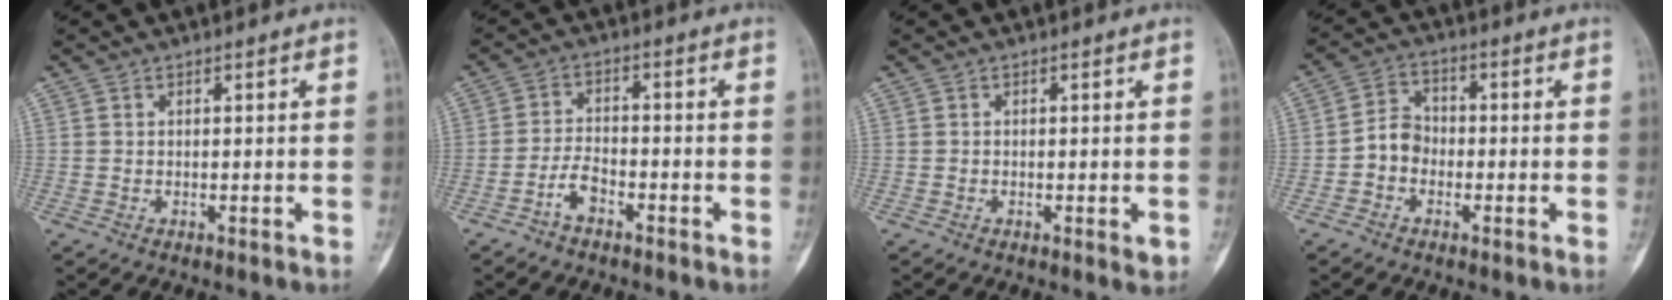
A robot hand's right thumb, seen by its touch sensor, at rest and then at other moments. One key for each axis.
{"total": 4.2, "fx": -2.8, "fy": 2.0, "fz": 2.5, "tx": -0.045, "ty": 0.024, "tz": -0.055}
{"total": 1.6, "fx": -0.5, "fy": 0.6, "fz": 1.4, "tx": -0.017, "ty": -0.002, "tz": -0.006}
{"total": 5.2, "fx": -1.6, "fy": 4.2, "fz": 2.6, "tx": -0.028, "ty": 0.023, "tz": -0.042}